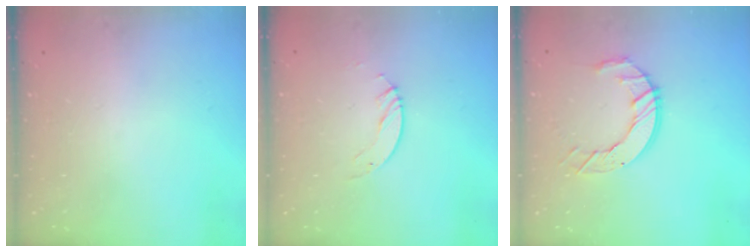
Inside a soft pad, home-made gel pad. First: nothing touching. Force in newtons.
{"total": 3.1, "press": 3.1, "slide": 0.3}
{"total": 9.1, "press": 9.1, "slide": 0.9}